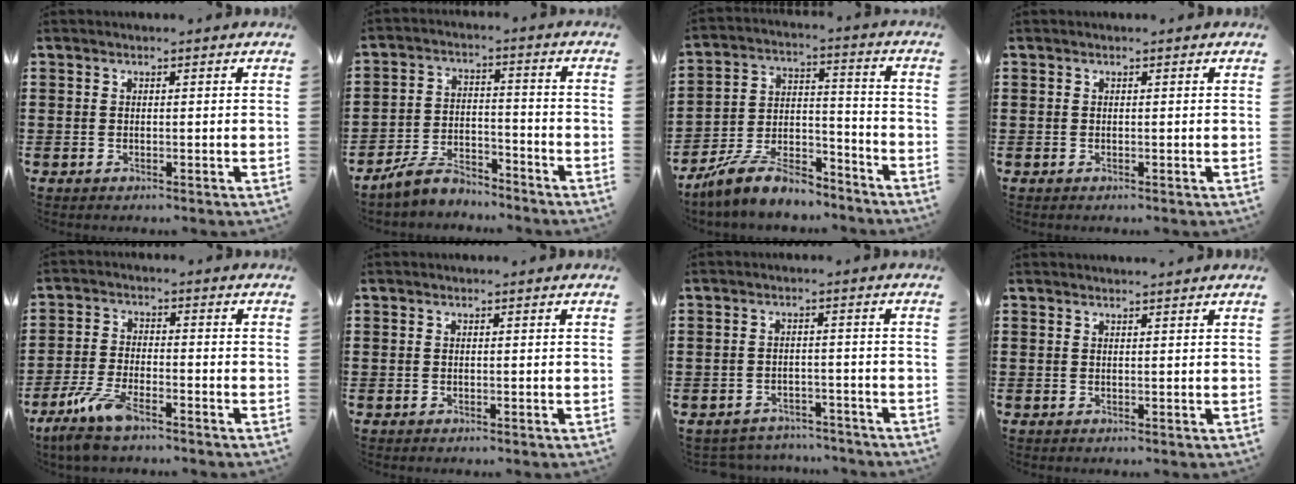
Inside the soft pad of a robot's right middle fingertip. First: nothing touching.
{"total": 6.3, "force": [-5.8, 1.8, 1.6], "torque": [-0.038, 0.011, -0.115]}
{"total": 9.5, "force": [-8.2, 2.9, 3.7], "torque": [-0.073, 0.027, -0.159]}
{"total": 0.0}
{"total": 6.9, "force": [-5.1, 1.7, 4.4], "torque": [-0.110, -0.014, -0.101]}
{"total": 0.0}
{"total": 2.9, "force": [-2.9, 0.5, -0.2], "torque": [-0.005, 0.000, -0.064]}
{"total": 0.9, "force": [0.9, -0.2, 0.1], "torque": [-0.002, -0.003, 0.018]}